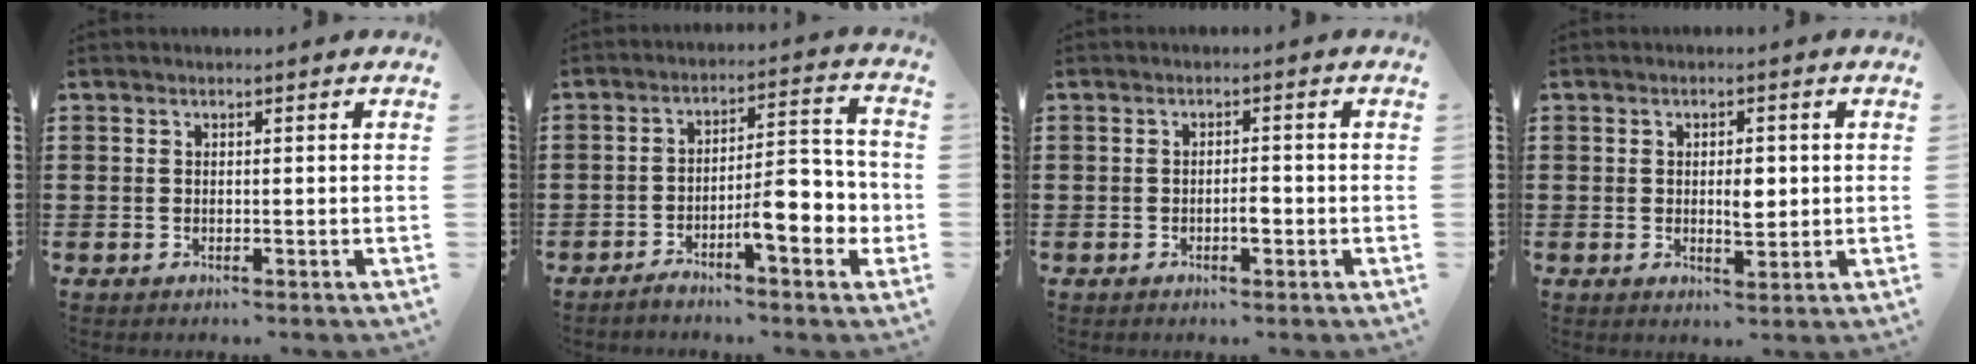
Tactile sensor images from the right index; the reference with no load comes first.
{"total": 8.0, "force": [-3.4, 2.1, 7.0], "torque": [-0.097, -0.008, -0.061]}
{"total": 2.1, "force": [-0.7, 0.7, 1.8], "torque": [-0.034, 0.001, -0.013]}
{"total": 3.7, "force": [0.2, 1.6, 3.4], "torque": [-0.050, -0.003, -0.001]}